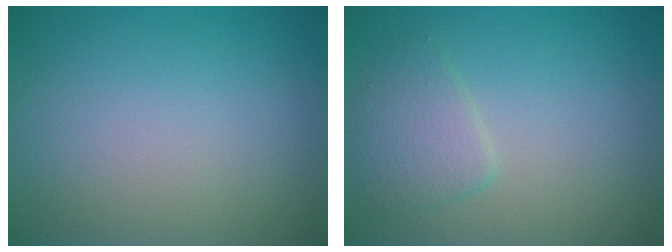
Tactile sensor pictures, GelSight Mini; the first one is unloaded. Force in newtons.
{"total": 2.5, "press": 2.5, "slide": 0.1}